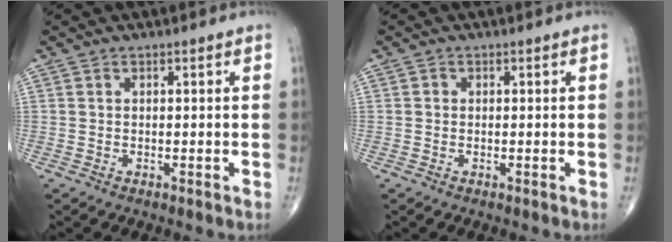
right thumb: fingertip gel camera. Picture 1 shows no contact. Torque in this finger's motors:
{"motor_torque": [0.18, 0.52, 0.15, 0.05, -0.03]}